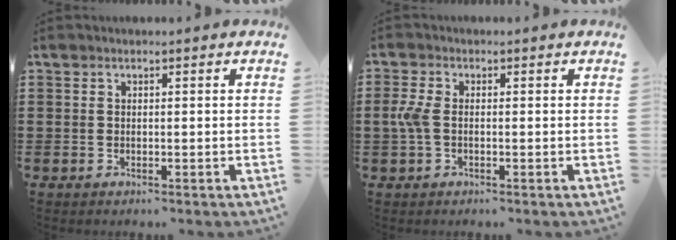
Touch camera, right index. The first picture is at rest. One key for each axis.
{"total": 3.2, "fx": -0.5, "fy": 1.6, "fz": 2.8, "tx": -0.079, "ty": -0.006, "tz": -0.017}